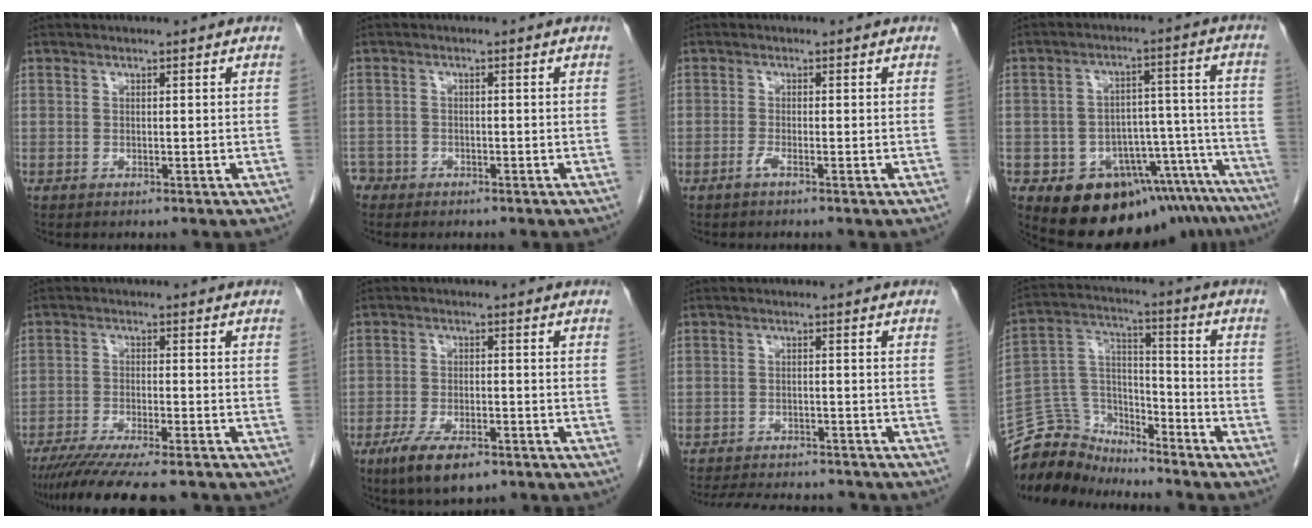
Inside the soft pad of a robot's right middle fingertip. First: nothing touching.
{"total": 2.4, "force": [-2.0, 1.3, -0.3], "torque": [-0.002, 0.004, -0.040]}
{"total": 1.1, "force": [-0.7, -0.2, 0.8], "torque": [-0.015, 0.000, -0.017]}
{"total": 17.9, "force": [-15.1, 7.5, 6.0], "torque": [-0.025, 0.061, -0.189]}
{"total": 13.7, "force": [-11.6, 1.4, 7.3], "torque": [-0.112, -0.029, -0.177]}
{"total": 7.9, "force": [-5.2, 2.5, 5.3], "torque": [-0.101, -0.014, -0.086]}
{"total": 13.1, "force": [-11.9, 3.1, 4.4], "torque": [-0.086, -0.002, -0.156]}
{"total": 11.5, "force": [-11.0, 3.4, 0.6], "torque": [-0.016, 0.048, -0.209]}